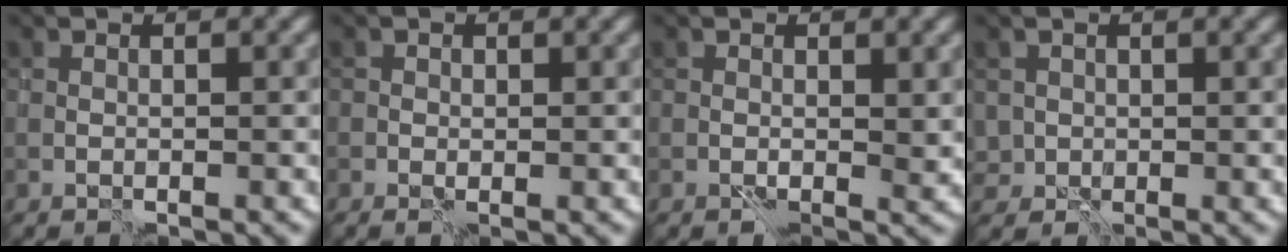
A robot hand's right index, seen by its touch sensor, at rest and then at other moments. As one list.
[{"total": 0.7, "force": [0.0, 0.6, 0.2], "torque": [0.002, -0.001, 0.002]}, {"total": 1.5, "force": [0.3, 0.8, 1.2], "torque": [-0.015, -0.004, 0.006]}, {"total": 1.1, "force": [0.4, 0.9, -0.4], "torque": [0.012, -0.002, 0.009]}]